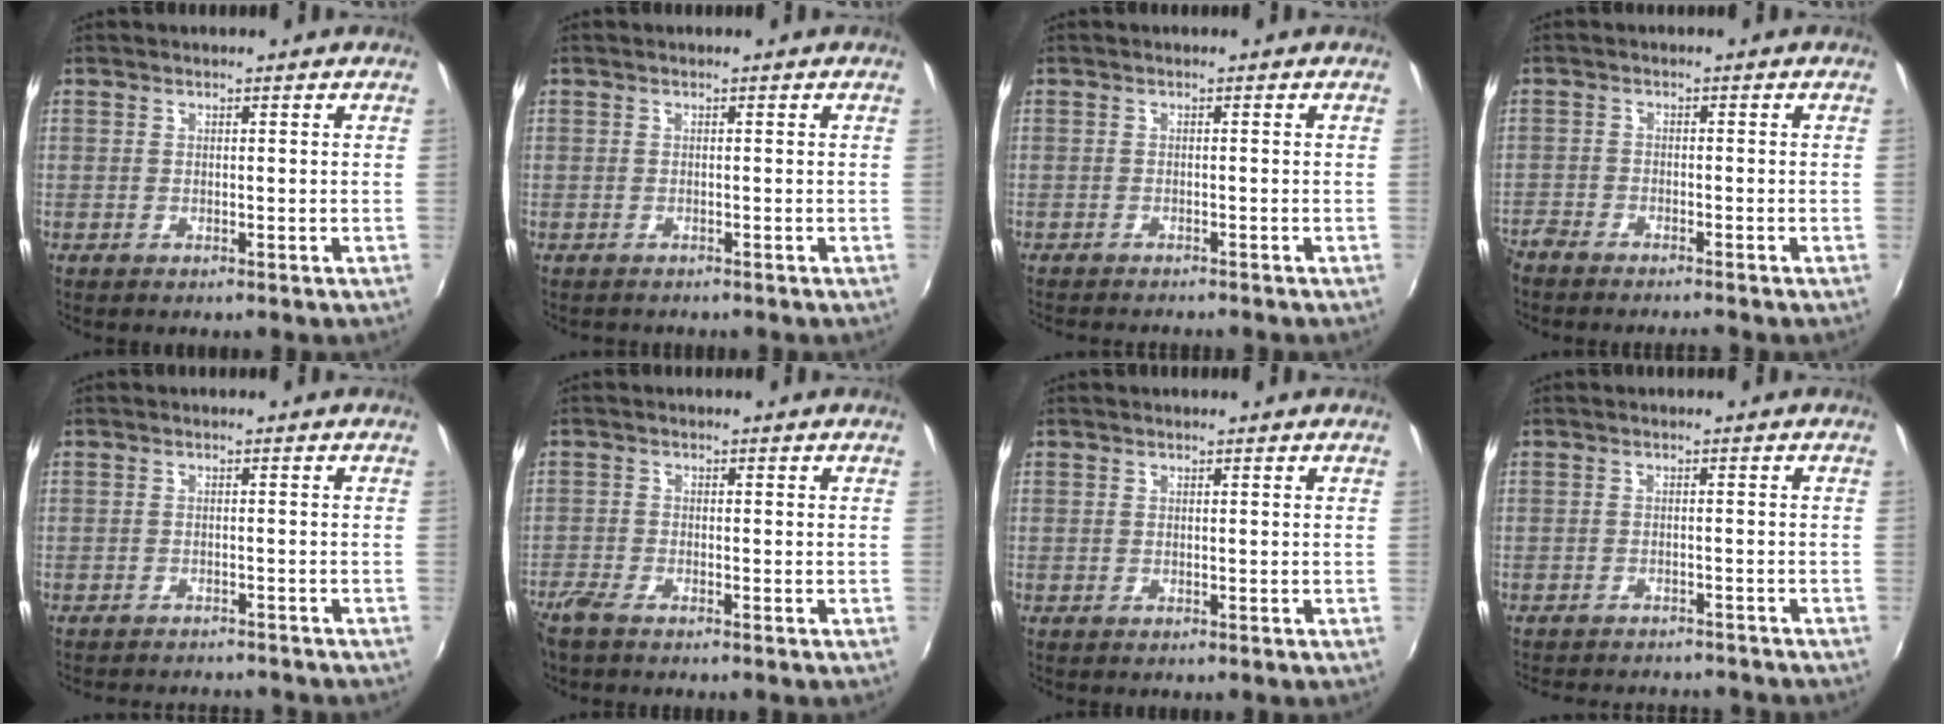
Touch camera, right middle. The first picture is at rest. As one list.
[{"total": 0.8, "force": [-0.7, 0.4, -0.1], "torque": [-0.002, 0.002, -0.011]}, {"total": 3.9, "force": [-3.7, 0.3, 1.3], "torque": [-0.033, -0.015, -0.059]}, {"total": 5.3, "force": [-4.9, 1.1, 1.6], "torque": [-0.058, -0.017, -0.092]}, {"total": 7.8, "force": [-7.2, 1.6, 2.4], "torque": [-0.061, -0.011, -0.099]}, {"total": 3.5, "force": [-2.9, 0.8, 1.6], "torque": [-0.047, -0.010, -0.062]}, {"total": 0.0}, {"total": 10.5, "force": [-9.5, 2.6, 3.6], "torque": [-0.085, -0.013, -0.130]}]